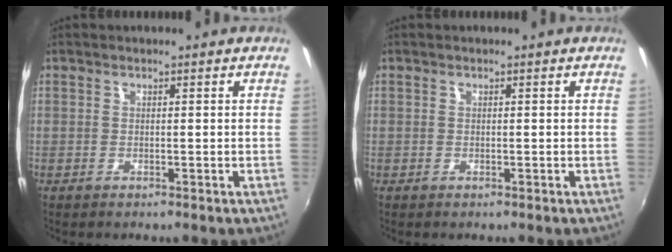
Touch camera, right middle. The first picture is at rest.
{"total": 0.0}